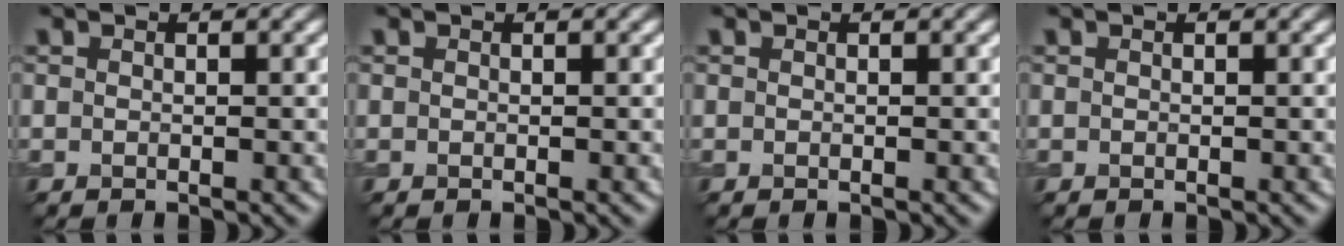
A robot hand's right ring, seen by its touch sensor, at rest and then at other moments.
{"total": 0.0}
{"total": 0.0}
{"total": 0.0}